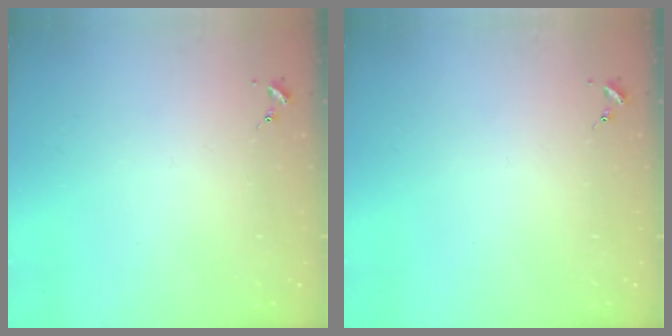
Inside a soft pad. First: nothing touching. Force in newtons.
{"total": 0.0}